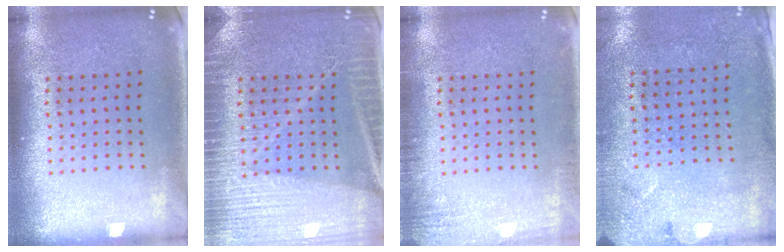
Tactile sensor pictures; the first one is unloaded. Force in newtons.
{"total": 4.1, "press": 3.9, "slide": 1.2}
{"total": 1.7, "press": 1.7, "slide": 0.2}
{"total": 2.7, "press": 2.2, "slide": 1.6}